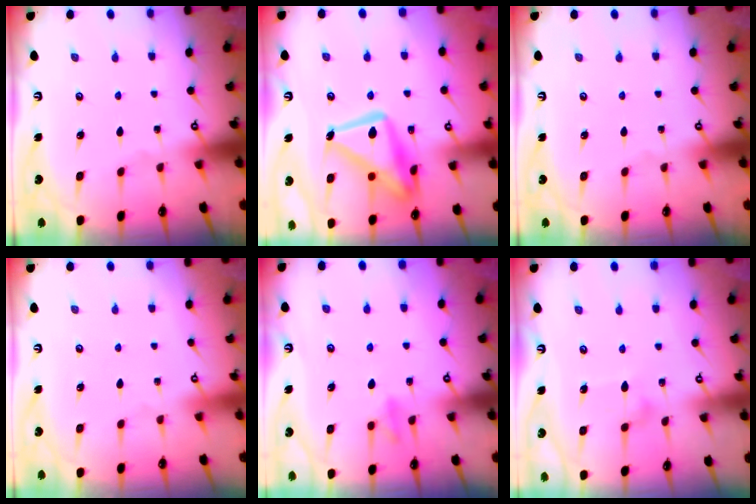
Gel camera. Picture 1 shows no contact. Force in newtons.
{"total": 17.9, "press": 17.9, "slide": 1.2}
{"total": 0.0}
{"total": 3.9, "press": 3.9, "slide": 0.1}
{"total": 8.9, "press": 8.8, "slide": 1.4}
{"total": 7.0, "press": 7.0, "slide": 0.4}